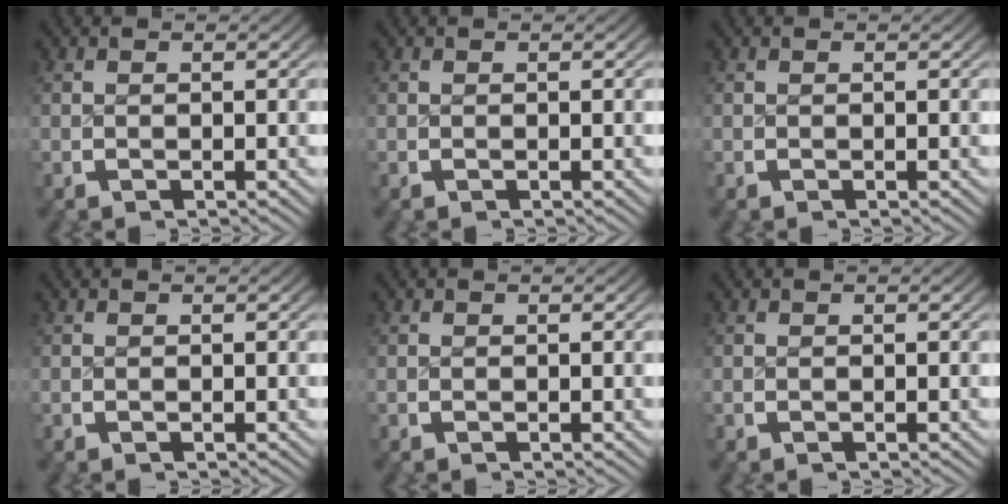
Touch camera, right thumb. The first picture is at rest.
{"total": 0.0}
{"total": 0.0}
{"total": 0.0}
{"total": 0.0}
{"total": 0.0}